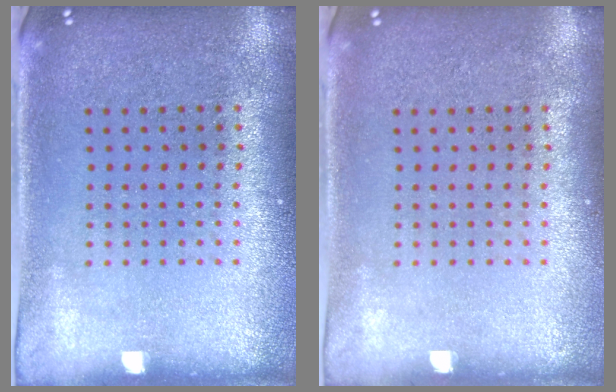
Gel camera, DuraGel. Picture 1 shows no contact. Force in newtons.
{"total": 0.0}